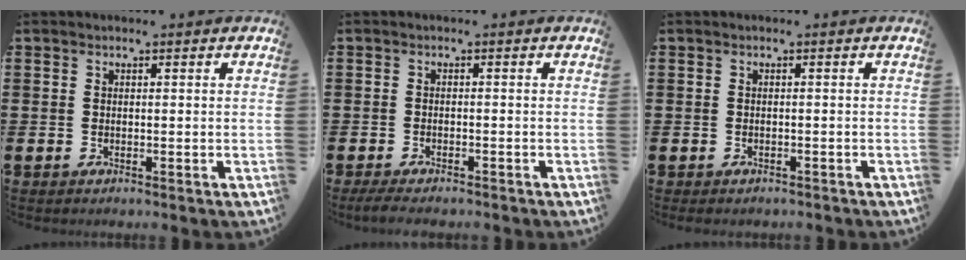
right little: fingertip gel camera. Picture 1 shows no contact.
{"total": 1.5, "force": [-1.3, 0.2, 0.7], "torque": [-0.015, 0.000, -0.025]}
{"total": 0.7, "force": [-0.7, 0.1, 0.0], "torque": [-0.003, -0.003, -0.013]}